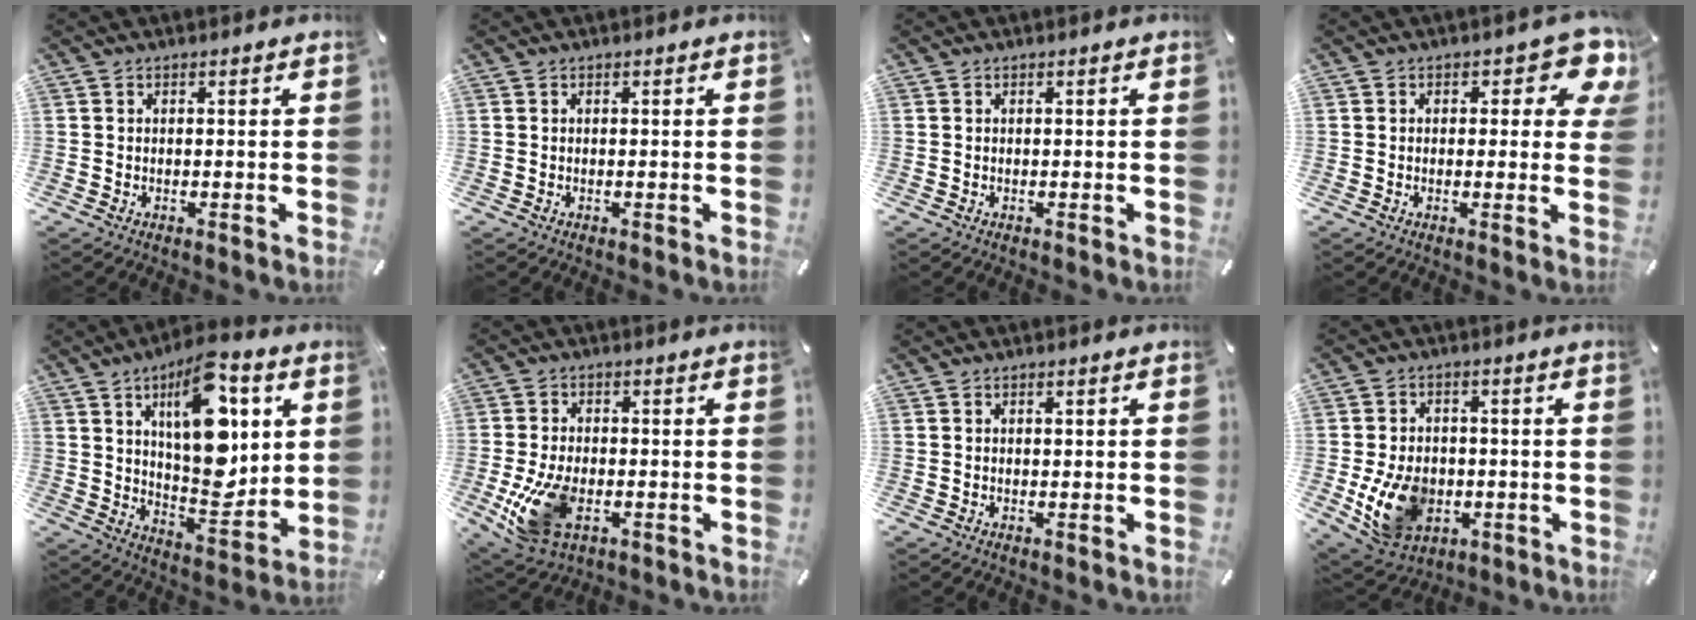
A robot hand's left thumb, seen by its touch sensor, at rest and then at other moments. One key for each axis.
{"total": 0.0}
{"total": 0.0}
{"total": 8.0, "fx": 3.8, "fy": 4.0, "fz": 5.8, "tx": -0.055, "ty": -0.024, "tz": 0.058}
{"total": 18.9, "fx": 7.0, "fy": 9.2, "fz": 14.9, "tx": -0.239, "ty": -0.042, "tz": 0.110}
{"total": 13.3, "fx": -3.6, "fy": 8.5, "fz": 9.6, "tx": -0.203, "ty": -0.004, "tz": -0.061}
{"total": 0.6, "fx": 0.1, "fy": 0.4, "fz": 0.5, "tx": -0.010, "ty": 0.001, "tz": 0.002}
{"total": 13.1, "fx": -3.1, "fy": 9.9, "fz": 8.1, "tx": -0.166, "ty": 0.009, "tz": -0.050}